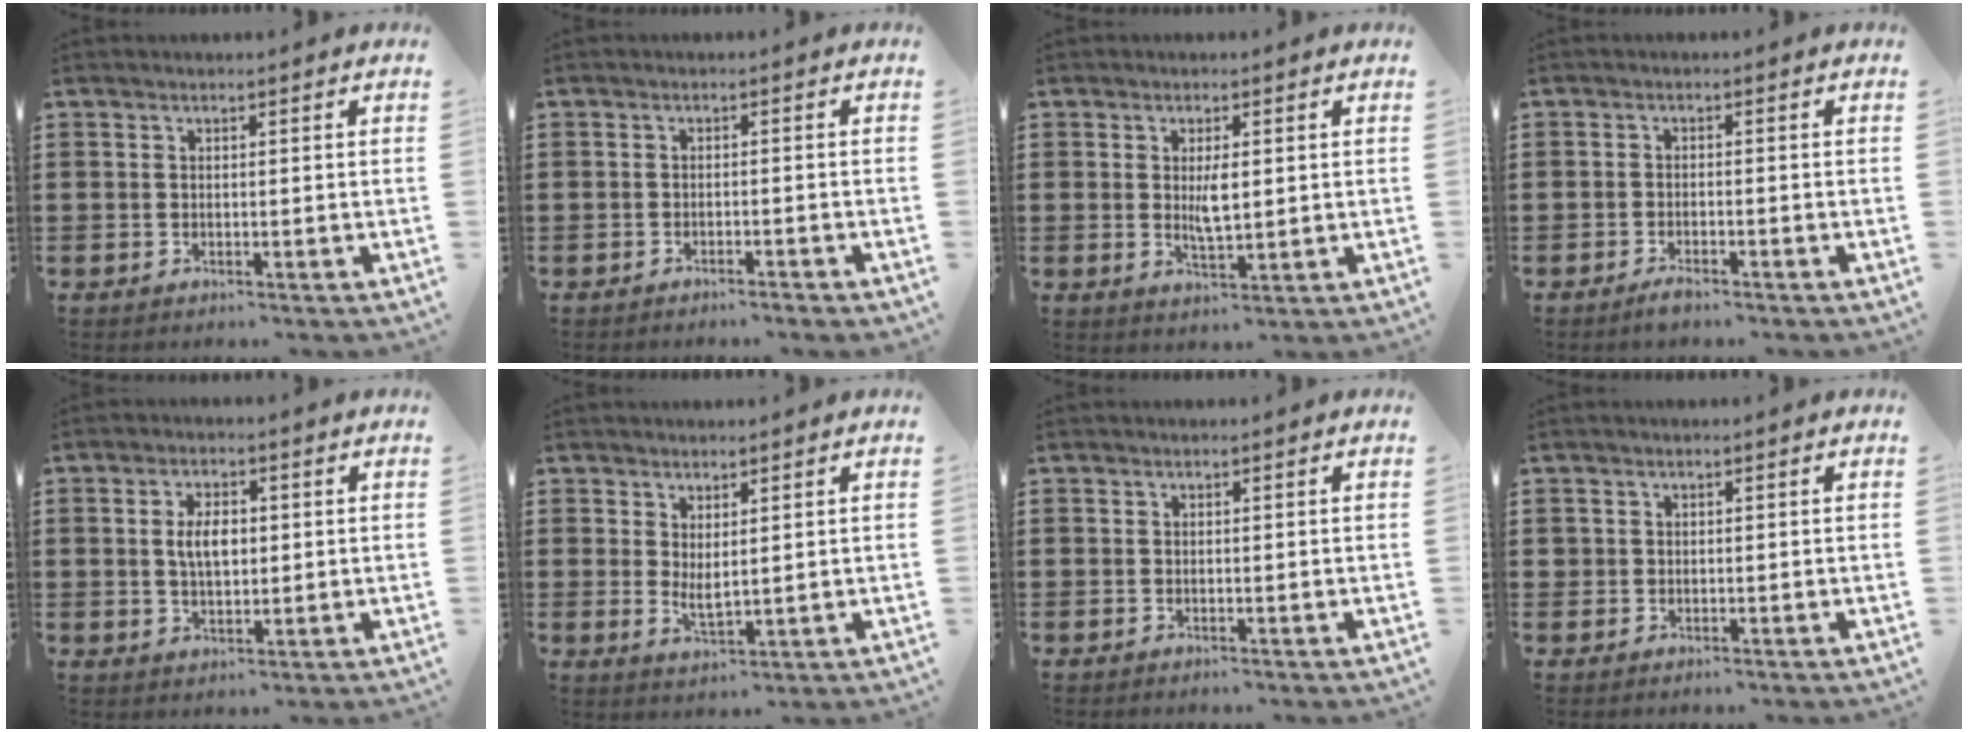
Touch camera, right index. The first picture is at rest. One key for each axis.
{"total": 1.3, "fx": -1.2, "fy": -0.2, "fz": 0.4, "tx": -0.008, "ty": 0.001, "tz": -0.023}
{"total": 3.7, "fx": 0.5, "fy": 1.3, "fz": 3.4, "tx": -0.060, "ty": -0.001, "tz": 0.006}
{"total": 1.6, "fx": -1.3, "fy": 0.3, "fz": 0.8, "tx": -0.015, "ty": -0.001, "tz": -0.024}
{"total": 4.7, "fx": 0.5, "fy": 2.3, "fz": 4.1, "tx": -0.074, "ty": 0.004, "tz": 0.005}
{"total": 2.4, "fx": 1.1, "fy": 0.8, "fz": 2.0, "tx": -0.040, "ty": 0.000, "tz": 0.021}
{"total": 0.0}
{"total": 0.8, "fx": 0.2, "fy": 0.8, "fz": 0.1, "tx": -0.003, "ty": 0.006, "tz": 0.002}